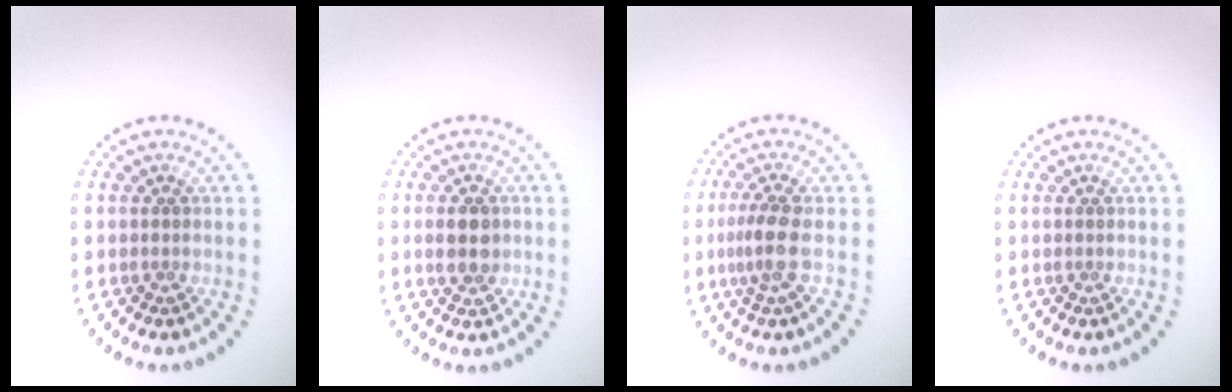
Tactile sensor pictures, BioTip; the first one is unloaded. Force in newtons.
{"total": 2.6, "press": 2.6, "slide": 0.1}
{"total": 2.8, "press": 2.2, "slide": 1.6}
{"total": 0.0}